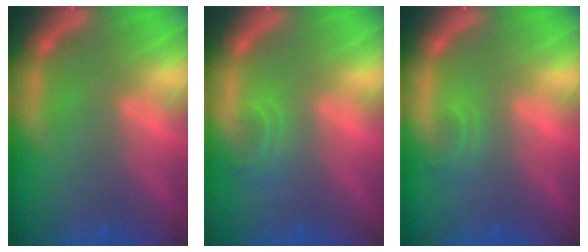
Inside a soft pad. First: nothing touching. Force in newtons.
{"total": 1.9}
{"total": 1.4}